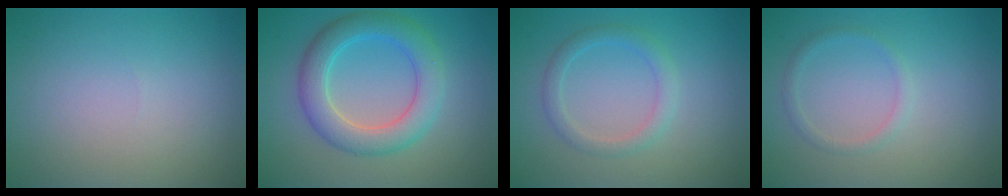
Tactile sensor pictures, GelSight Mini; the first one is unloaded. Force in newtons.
{"total": 5.3, "press": 5.3, "slide": 0.2}
{"total": 2.0, "press": 2.0, "slide": 0.1}
{"total": 1.2, "press": 1.2, "slide": 0.0}